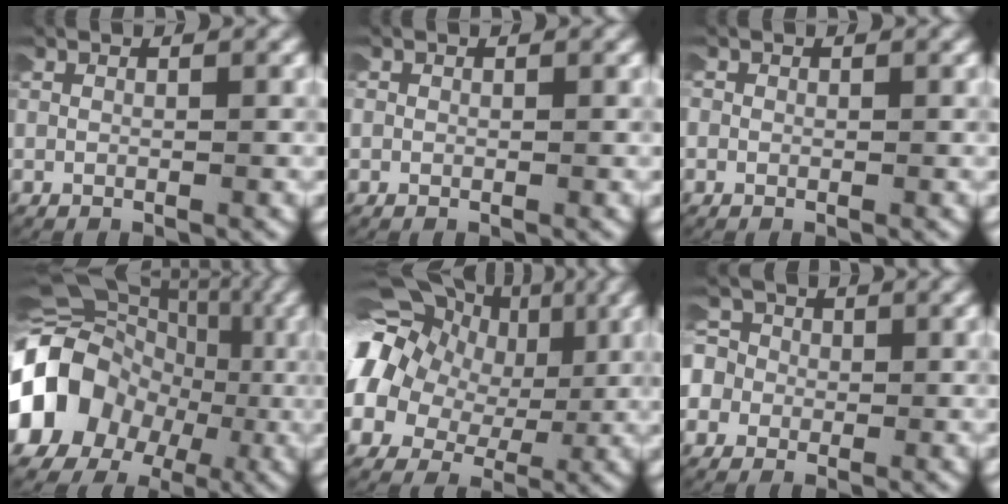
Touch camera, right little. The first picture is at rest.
{"total": 0.9, "force": [0.0, 0.9, 0.1], "torque": [-0.005, 0.001, -0.005]}
{"total": 1.3, "force": [0.0, 1.3, 0.2], "torque": [-0.009, 0.002, -0.007]}
{"total": 14.5, "force": [-0.5, 12.1, 8.0], "torque": [-0.185, -0.023, -0.008]}
{"total": 13.5, "force": [2.4, 11.2, 7.1], "torque": [-0.169, -0.003, 0.028]}
{"total": 7.4, "force": [0.1, 6.8, 2.8], "torque": [-0.087, -0.008, -0.013]}